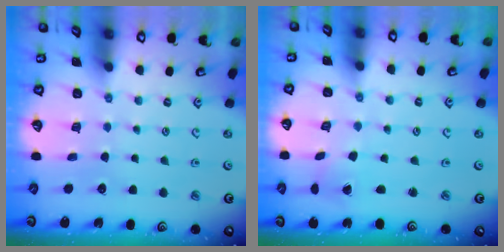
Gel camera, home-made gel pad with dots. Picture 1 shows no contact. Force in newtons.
{"total": 1.2, "press": 1.2, "slide": 0.2}